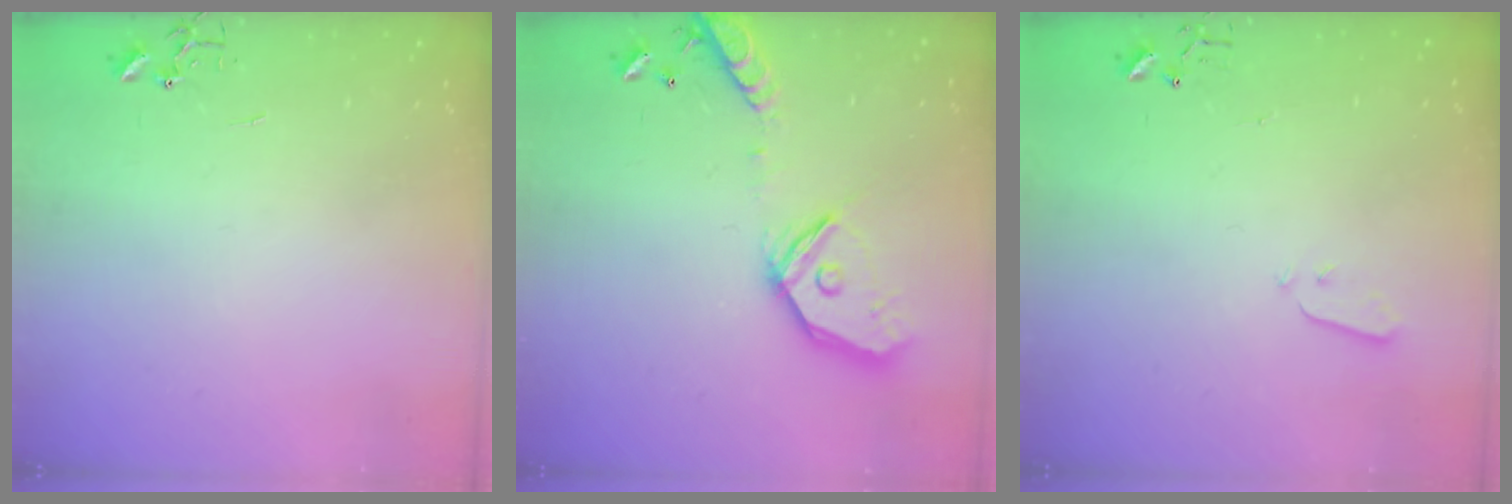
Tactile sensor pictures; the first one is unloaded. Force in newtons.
{"total": 18.4, "press": 18.2, "slide": 3.1}
{"total": 3.0, "press": 3.0, "slide": 0.3}